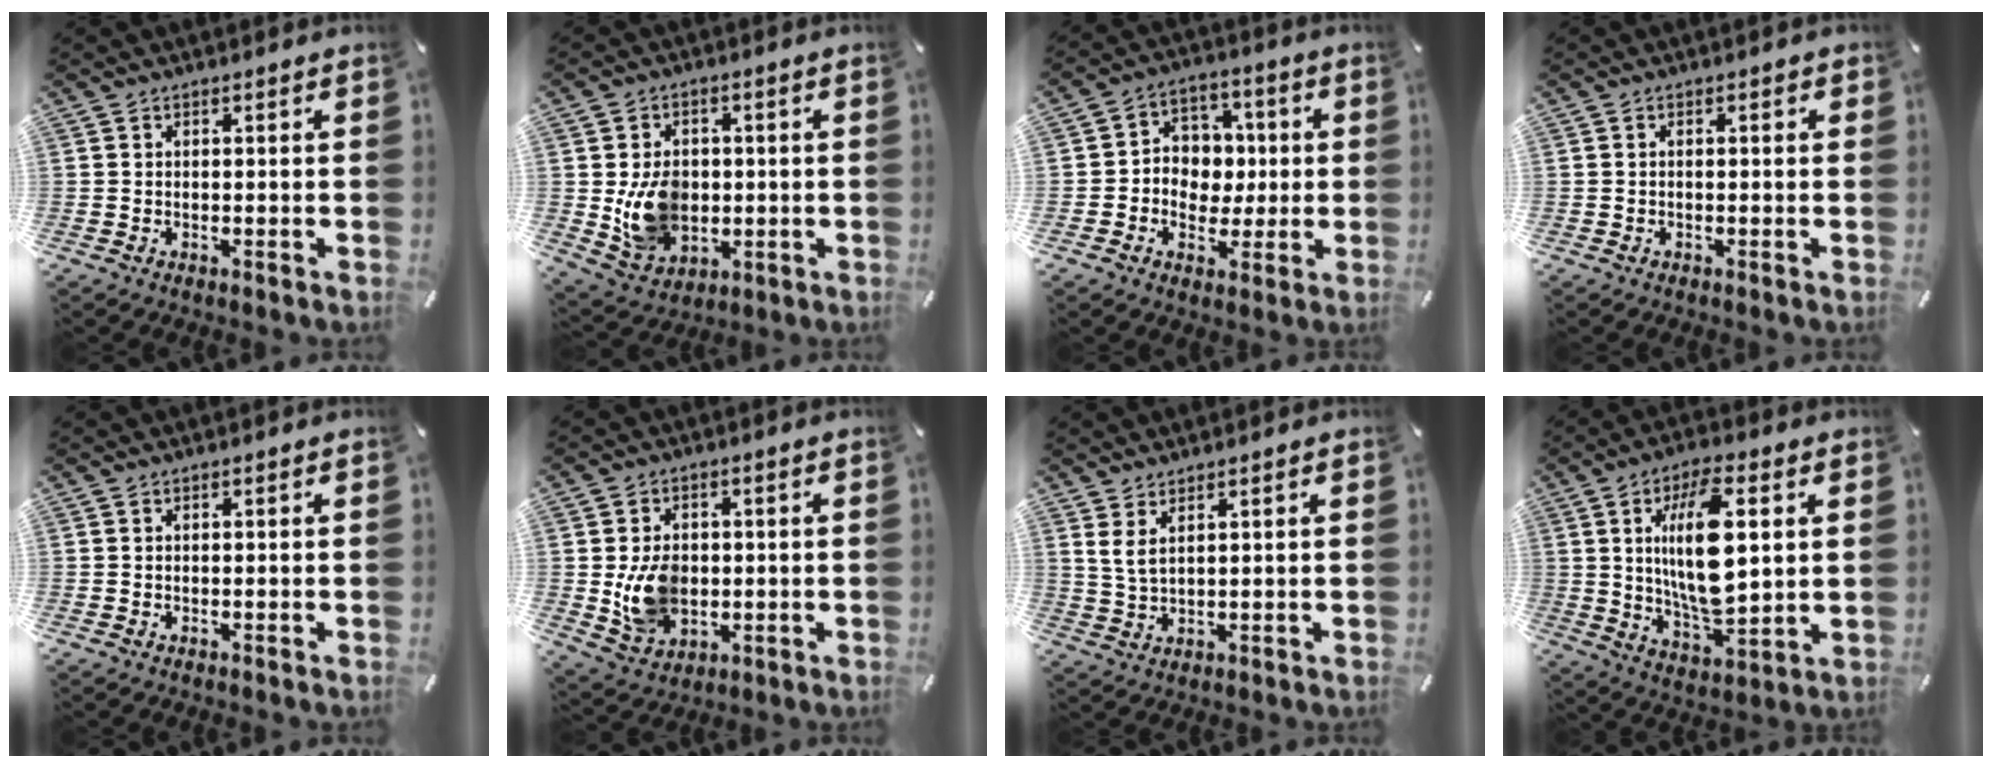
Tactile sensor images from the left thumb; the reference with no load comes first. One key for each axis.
{"total": 10.6, "fx": -0.2, "fy": 8.8, "fz": 5.8, "tx": -0.105, "ty": 0.001, "tz": -0.002}
{"total": 8.2, "fx": -1.1, "fy": 7.9, "fz": 2.3, "tx": -0.034, "ty": 0.015, "tz": -0.017}
{"total": 0.8, "fx": -0.1, "fy": 0.4, "fz": 0.6, "tx": -0.012, "ty": 0.002, "tz": -0.004}
{"total": 0.0}
{"total": 9.9, "fx": -0.3, "fy": 8.0, "fz": 5.8, "tx": -0.109, "ty": 0.002, "tz": -0.004}
{"total": 3.8, "fx": 2.3, "fy": 1.3, "fz": 2.7, "tx": -0.065, "ty": -0.002, "tz": 0.040}
{"total": 16.4, "fx": 3.7, "fy": 7.2, "fz": 14.3, "tx": -0.275, "ty": -0.012, "tz": 0.054}